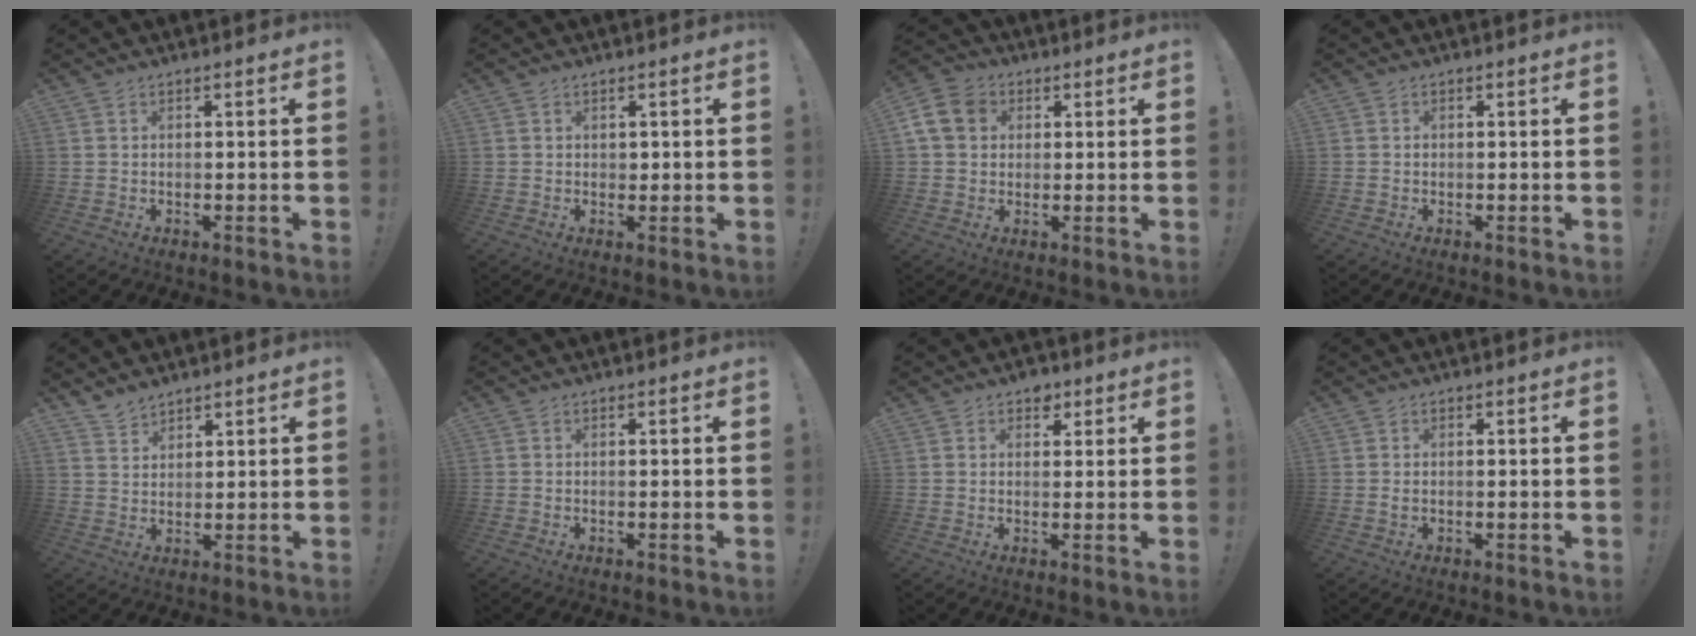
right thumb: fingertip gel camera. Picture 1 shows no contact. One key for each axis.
{"total": 0.9, "fx": 0.4, "fy": 0.8, "fz": 0.1, "tx": 0.001, "ty": 0.000, "tz": 0.007}
{"total": 10.1, "fx": 2.8, "fy": 8.2, "fz": 5.1, "tx": -0.104, "ty": 0.004, "tz": 0.060}
{"total": 0.6, "fx": -0.2, "fy": 0.6, "fz": -0.1, "tx": -0.007, "ty": 0.005, "tz": -0.003}
{"total": 4.1, "fx": 3.7, "fy": 1.7, "fz": 0.6, "tx": -0.013, "ty": -0.025, "tz": 0.070}
{"total": 0.0}
{"total": 4.0, "fx": 2.3, "fy": 3.0, "fz": 1.3, "tx": -0.004, "ty": -0.009, "tz": 0.037}
{"total": 0.6, "fx": 0.0, "fy": 0.4, "fz": 0.5, "tx": -0.011, "ty": 0.002, "tz": -0.001}